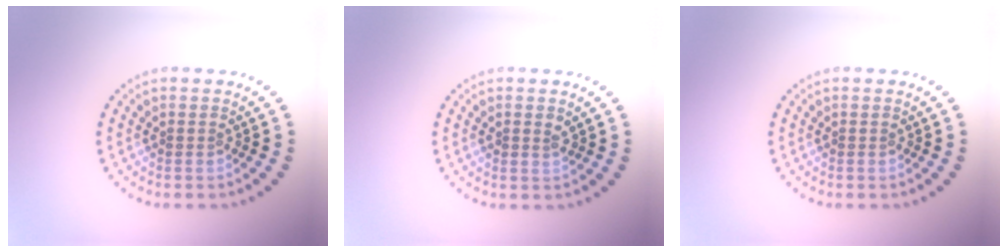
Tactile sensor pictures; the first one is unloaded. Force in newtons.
{"total": 0.8, "press": 0.8, "slide": 0.1}
{"total": 0.0}